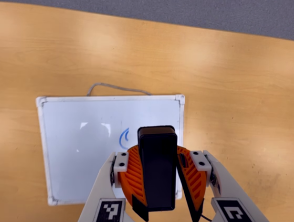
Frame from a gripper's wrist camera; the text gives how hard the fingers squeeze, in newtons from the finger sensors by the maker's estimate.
{"total": 9.6, "left": 9.9, "right": 9.3}